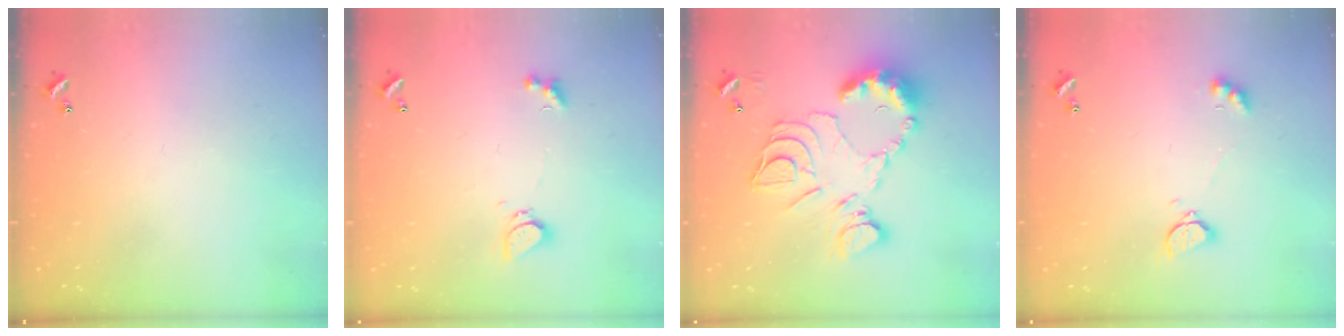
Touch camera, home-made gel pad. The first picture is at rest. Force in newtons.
{"total": 2.1, "press": 2.0, "slide": 0.6}
{"total": 15.7, "press": 15.7, "slide": 0.8}
{"total": 2.1, "press": 2.0, "slide": 0.5}